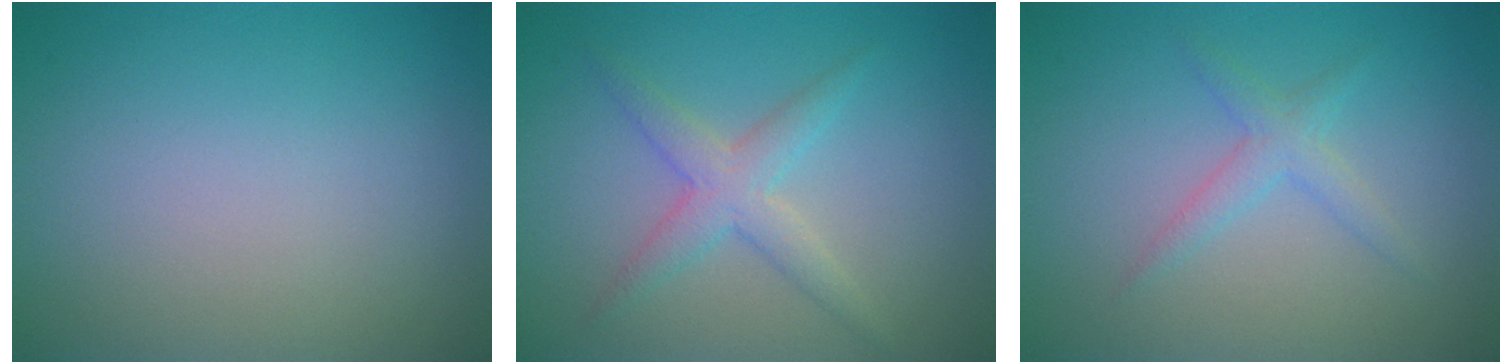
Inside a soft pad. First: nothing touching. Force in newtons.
{"total": 2.9, "press": 2.9, "slide": 0.0}
{"total": 1.8, "press": 1.8, "slide": 0.2}